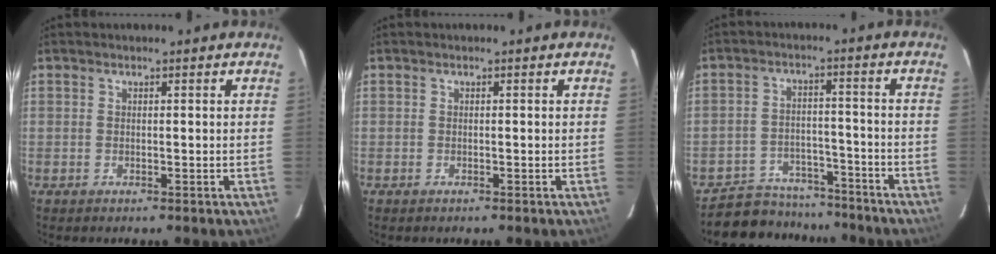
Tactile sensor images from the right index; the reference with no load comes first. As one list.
[{"total": 0.0}, {"total": 11.9, "force": [-10.5, 5.4, 1.8], "torque": [-0.055, 0.029, -0.146]}]